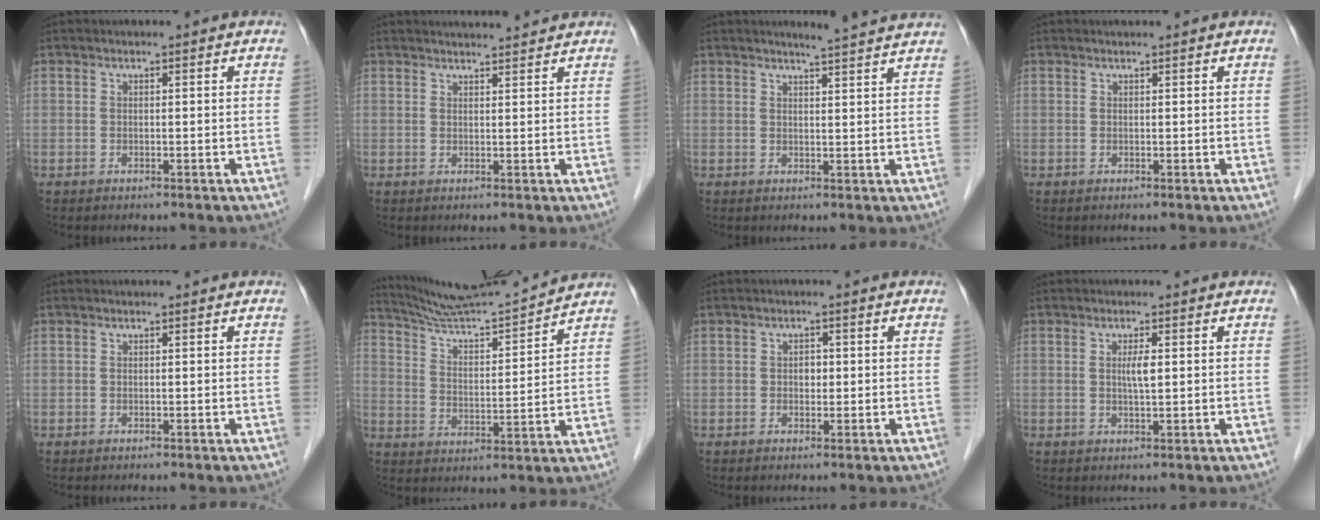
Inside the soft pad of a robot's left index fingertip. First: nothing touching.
{"total": 4.6, "force": [4.4, 0.0, 1.0], "torque": [-0.020, 0.015, 0.058]}
{"total": 5.8, "force": [5.3, -0.8, 2.2], "torque": [-0.037, 0.004, 0.059]}
{"total": 1.1, "force": [1.1, 0.0, 0.3], "torque": [-0.005, 0.010, 0.019]}
{"total": 0.0}
{"total": 13.1, "force": [12.6, -1.4, 3.0], "torque": [-0.062, -0.007, 0.211]}
{"total": 1.3, "force": [0.0, 1.0, 0.9], "torque": [-0.014, 0.002, 0.000]}
{"total": 2.0, "force": [0.4, 0.1, 1.9], "torque": [-0.038, -0.001, 0.007]}